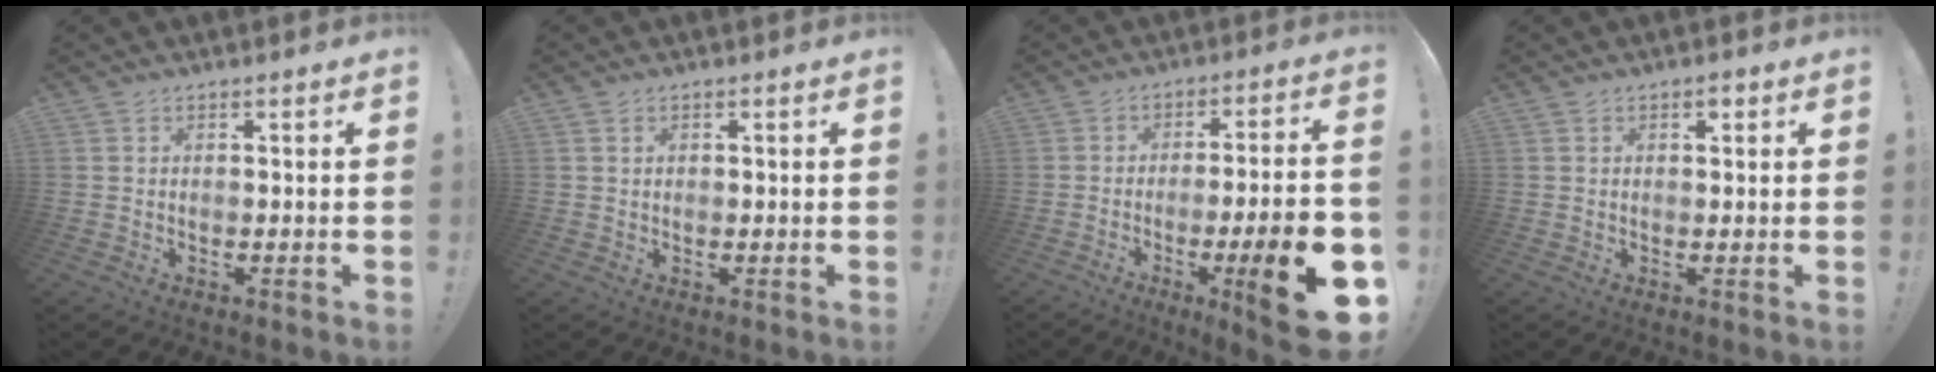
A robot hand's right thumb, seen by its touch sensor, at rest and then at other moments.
{"total": 0.8, "force": [0.4, 0.5, 0.5], "torque": [-0.005, -0.001, 0.007]}
{"total": 18.6, "force": [-6.7, 2.7, 17.1], "torque": [-0.245, 0.022, -0.092]}
{"total": 1.5, "force": [0.9, 0.9, 0.9], "torque": [-0.005, -0.002, 0.012]}